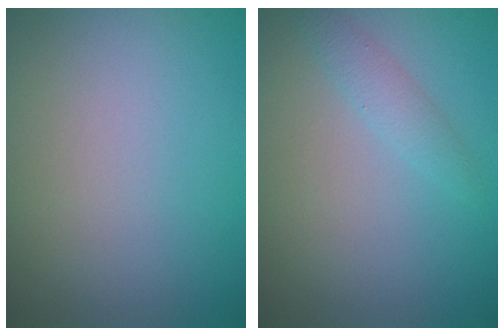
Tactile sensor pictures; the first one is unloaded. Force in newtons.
{"total": 1.5, "press": 1.5, "slide": 0.1}